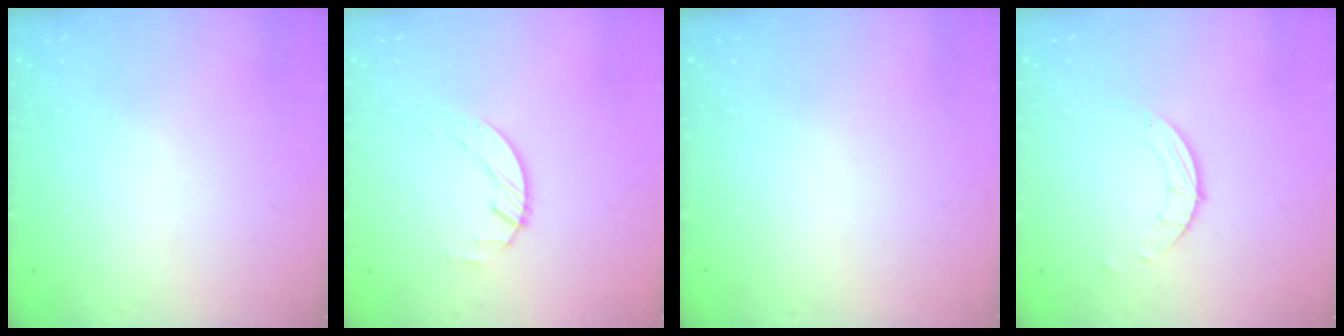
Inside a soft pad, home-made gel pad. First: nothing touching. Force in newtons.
{"total": 1.4, "press": 1.4, "slide": 0.2}
{"total": 0.0}
{"total": 1.5, "press": 1.5, "slide": 0.1}